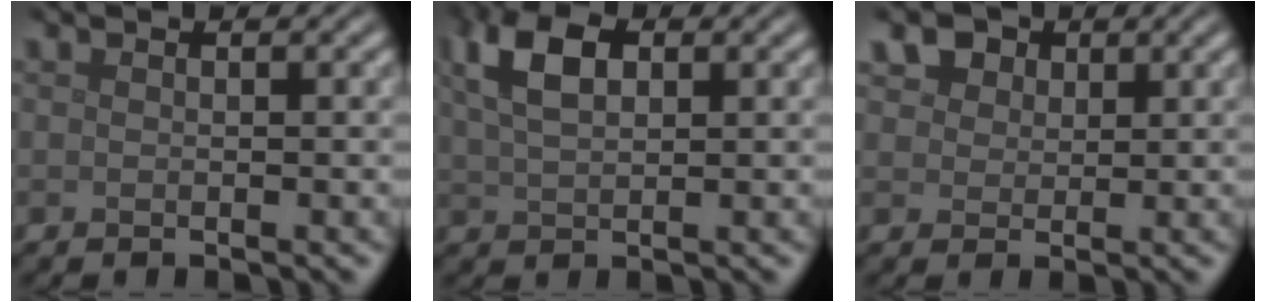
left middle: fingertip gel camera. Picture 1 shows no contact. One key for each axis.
{"total": 5.0, "fx": 2.1, "fy": 2.7, "fz": 3.6, "tx": -0.078, "ty": 0.010, "tz": 0.037}
{"total": 6.1, "fx": 3.5, "fy": 4.1, "fz": 2.8, "tx": -0.072, "ty": 0.012, "tz": 0.050}